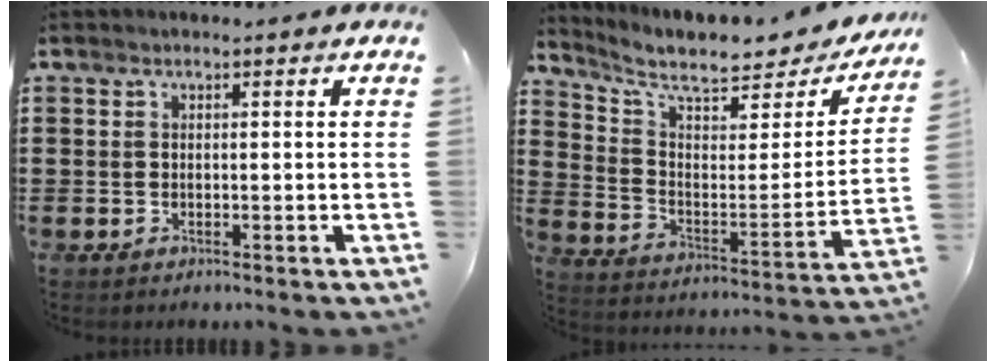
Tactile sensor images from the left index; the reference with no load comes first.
{"total": 7.7, "force": [6.6, 1.3, 3.8], "torque": [-0.098, -0.051, 0.109]}